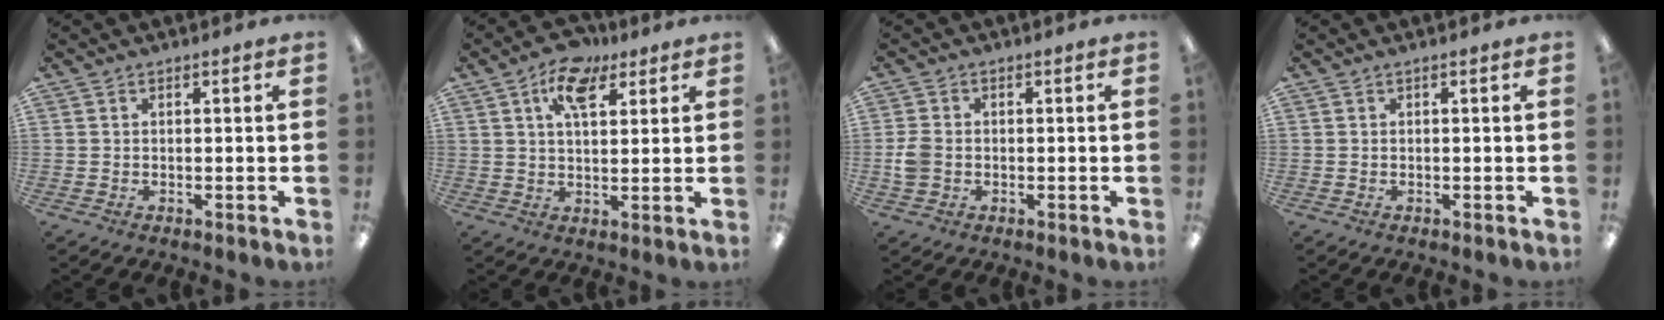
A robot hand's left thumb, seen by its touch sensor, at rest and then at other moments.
{"total": 9.9, "force": [5.2, 5.0, 6.8], "torque": [-0.110, -0.010, 0.091]}
{"total": 4.5, "force": [-0.7, 3.6, 2.7], "torque": [-0.051, 0.009, -0.011]}
{"total": 0.0}